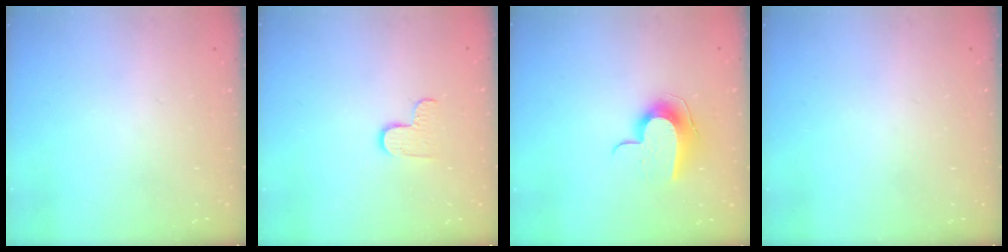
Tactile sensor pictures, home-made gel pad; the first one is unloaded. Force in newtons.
{"total": 4.8, "press": 4.8, "slide": 0.4}
{"total": 9.7, "press": 9.7, "slide": 0.2}
{"total": 0.0}